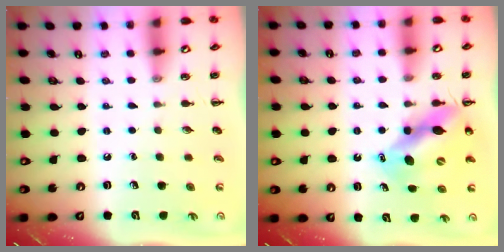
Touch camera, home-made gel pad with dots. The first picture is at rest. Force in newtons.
{"total": 11.9, "press": 11.5, "slide": 3.2}